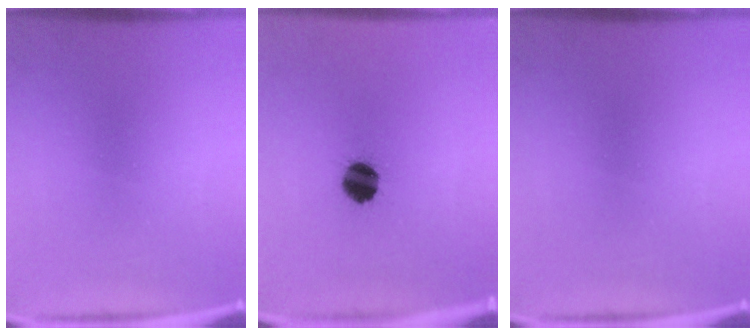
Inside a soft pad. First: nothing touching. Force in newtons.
{"total": 8.2}
{"total": 0.0}